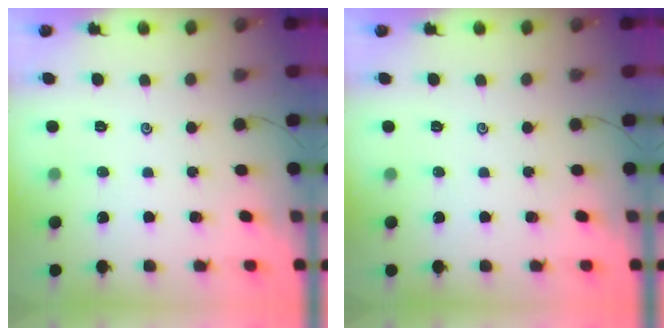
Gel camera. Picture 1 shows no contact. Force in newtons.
{"total": 0.0}